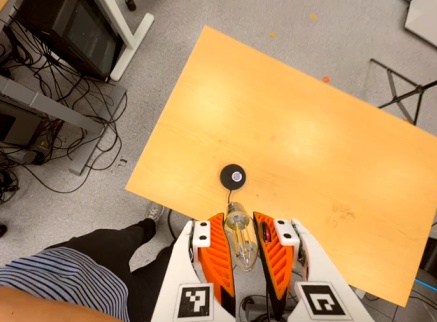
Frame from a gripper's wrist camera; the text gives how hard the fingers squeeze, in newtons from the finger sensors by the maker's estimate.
{"total": 23.6, "left": 25.7, "right": 21.5}